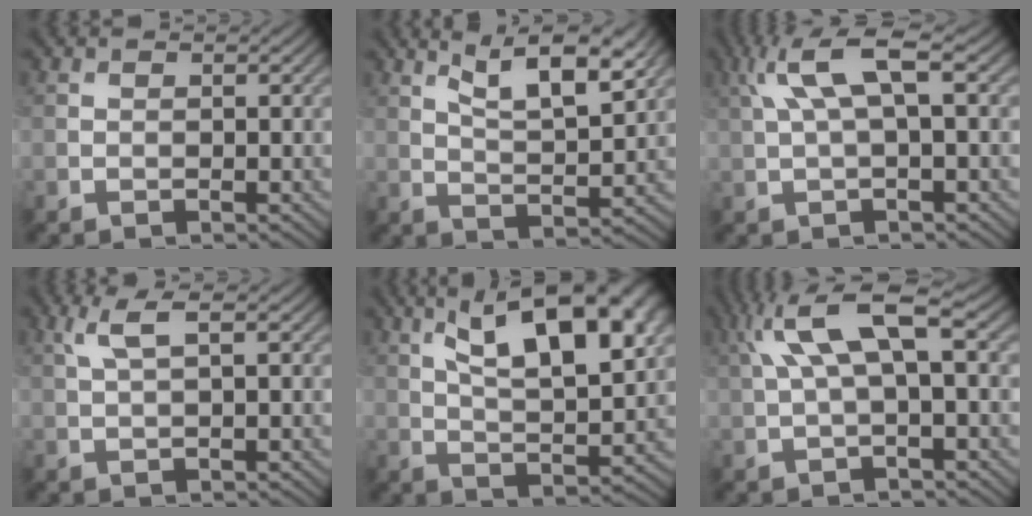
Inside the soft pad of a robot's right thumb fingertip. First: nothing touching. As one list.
[{"total": 8.7, "force": [5.4, 2.0, 6.5], "torque": [-0.106, -0.005, 0.100]}, {"total": 6.4, "force": [2.0, 1.4, 5.9], "torque": [-0.126, 0.021, 0.038]}, {"total": 2.8, "force": [1.2, 0.4, 2.5], "torque": [-0.059, 0.009, 0.027]}, {"total": 16.1, "force": [7.6, 5.9, 12.9], "torque": [-0.200, 0.019, 0.116]}, {"total": 8.0, "force": [2.2, 2.1, 7.4], "torque": [-0.154, 0.023, 0.040]}]